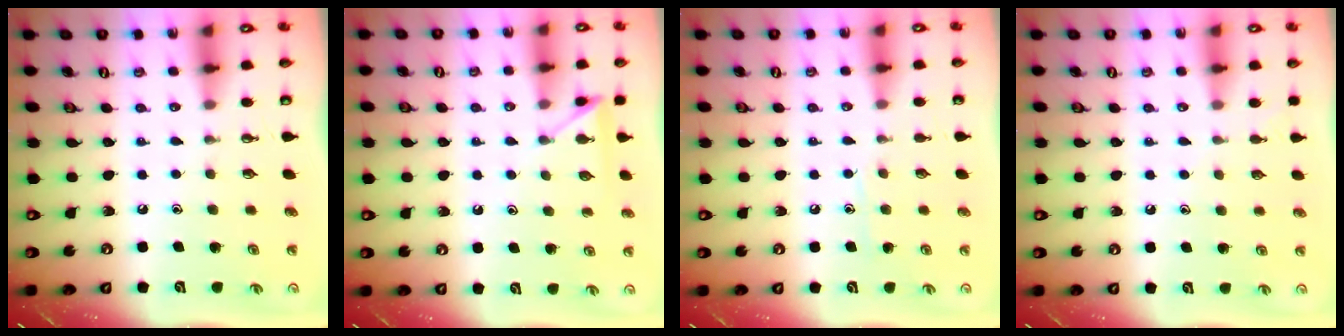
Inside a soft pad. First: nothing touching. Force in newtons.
{"total": 5.2, "press": 5.2, "slide": 0.6}
{"total": 5.6, "press": 5.6, "slide": 0.4}
{"total": 2.9, "press": 2.9, "slide": 0.4}